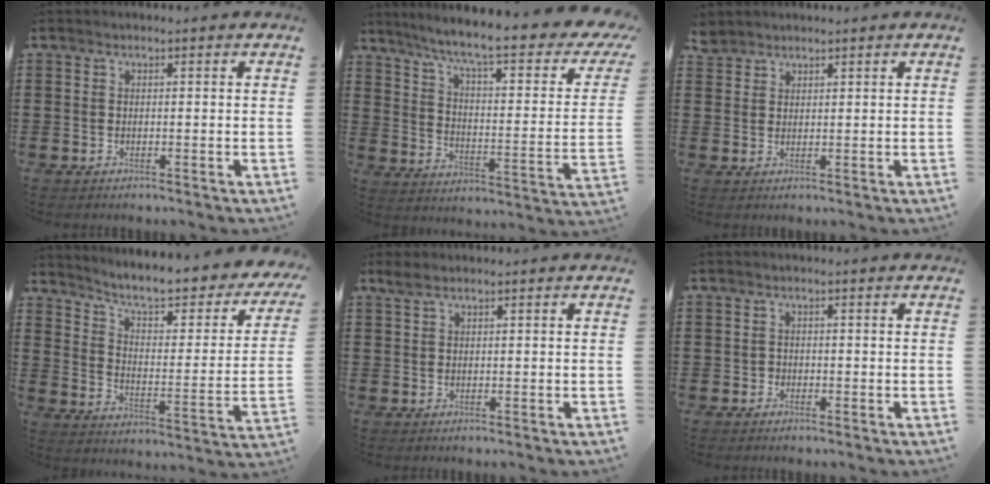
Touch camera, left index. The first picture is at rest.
{"total": 8.9, "force": [6.4, 0.1, 6.2], "torque": [-0.132, -0.048, 0.095]}
{"total": 2.3, "force": [2.1, 0.9, 0.2], "torque": [-0.010, 0.003, 0.043]}
{"total": 5.9, "force": [4.7, 0.7, 3.4], "torque": [-0.081, -0.046, 0.071]}
{"total": 1.5, "force": [0.7, 0.5, 1.2], "torque": [-0.025, 0.003, 0.012]}
{"total": 0.8, "force": [-0.3, 0.7, 0.0], "torque": [-0.002, 0.004, -0.008]}